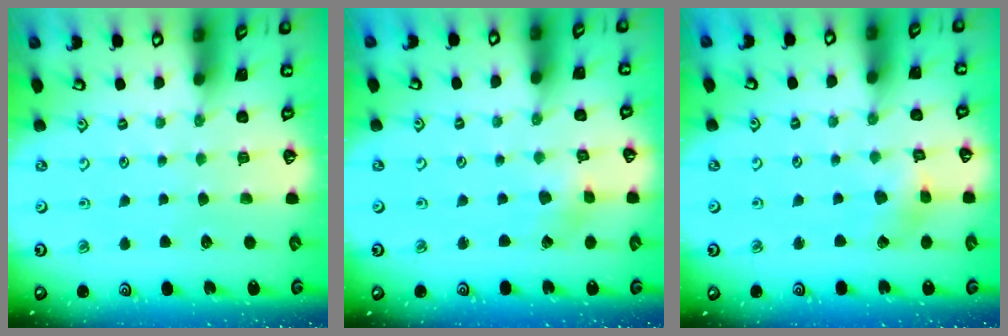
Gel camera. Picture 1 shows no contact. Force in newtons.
{"total": 2.1, "press": 2.1, "slide": 0.1}
{"total": 3.5, "press": 3.5, "slide": 0.3}